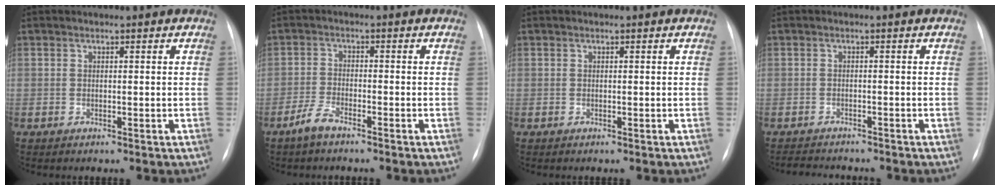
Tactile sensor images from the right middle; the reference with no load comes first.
{"total": 3.2, "force": [-2.6, 0.6, 1.8], "torque": [-0.045, -0.003, -0.054]}
{"total": 0.0}
{"total": 4.8, "force": [-4.6, 0.8, 1.2], "torque": [-0.020, -0.012, -0.066]}